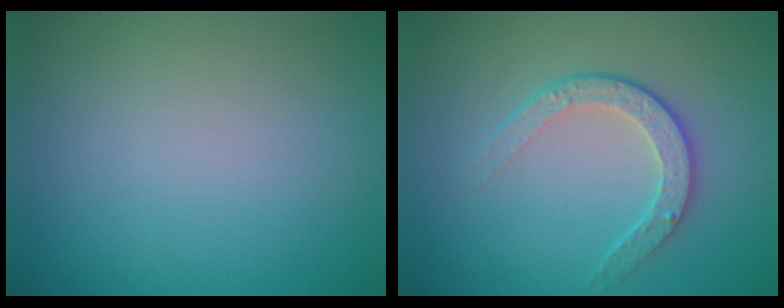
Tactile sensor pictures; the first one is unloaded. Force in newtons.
{"total": 2.6, "press": 2.0, "slide": 1.7}